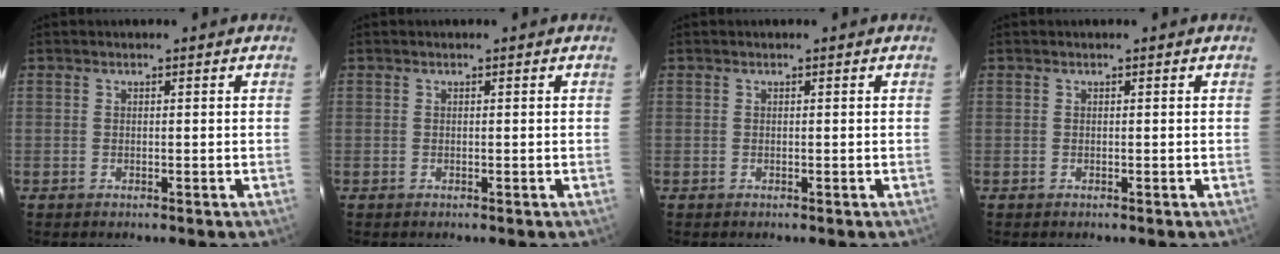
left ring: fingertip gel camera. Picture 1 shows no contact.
{"total": 0.0}
{"total": 0.0}
{"total": 0.0}